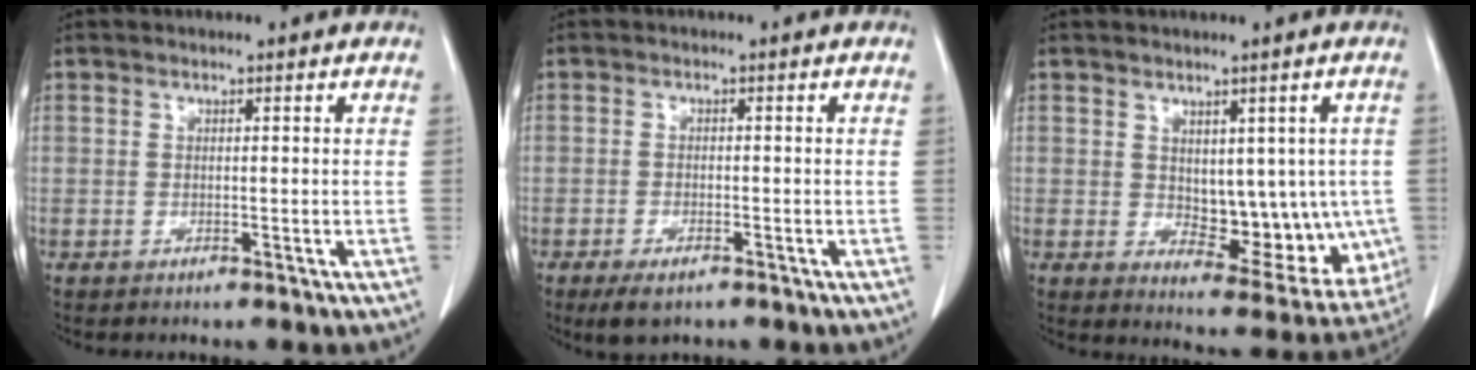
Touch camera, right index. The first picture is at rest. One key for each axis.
{"total": 3.8, "fx": -2.6, "fy": 1.4, "fz": 2.4, "tx": -0.044, "ty": -0.006, "tz": -0.038}
{"total": 10.8, "fx": 0.0, "fy": 6.1, "fz": 8.9, "tx": -0.098, "ty": -0.001, "tz": 0.024}